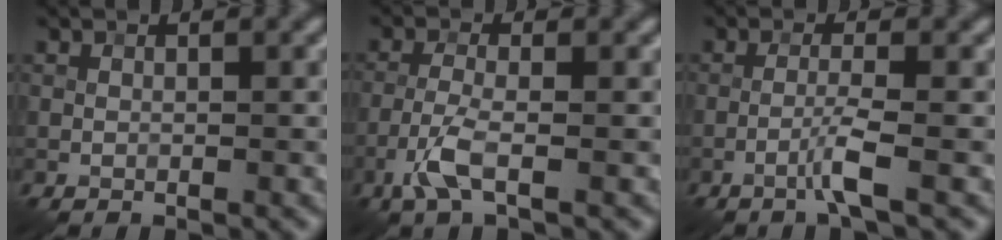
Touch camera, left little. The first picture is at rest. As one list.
[{"total": 3.2, "force": [-1.6, 0.7, 2.7], "torque": [-0.063, 0.004, -0.041]}, {"total": 2.2, "force": [-1.1, -0.2, 1.9], "torque": [-0.039, 0.009, -0.033]}]